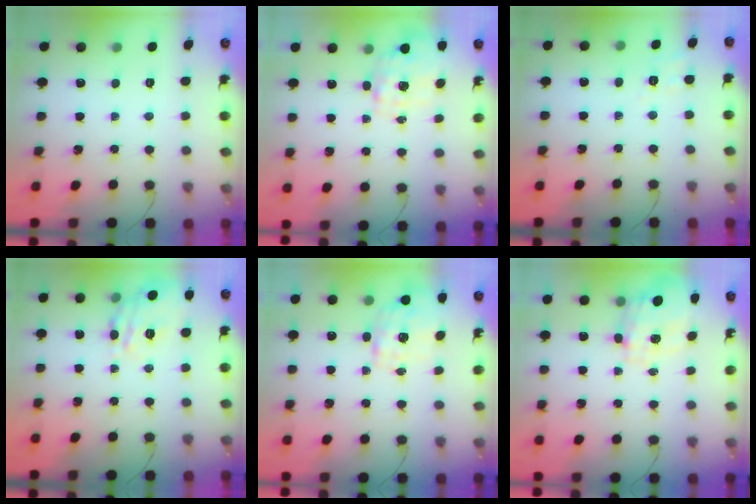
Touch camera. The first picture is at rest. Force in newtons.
{"total": 1.5, "press": 1.5, "slide": 0.5}
{"total": 3.5, "press": 3.0, "slide": 2.0}
{"total": 13.3, "press": 13.3, "slide": 1.1}
{"total": 1.7, "press": 1.5, "slide": 0.6}
{"total": 3.4, "press": 3.2, "slide": 1.1}